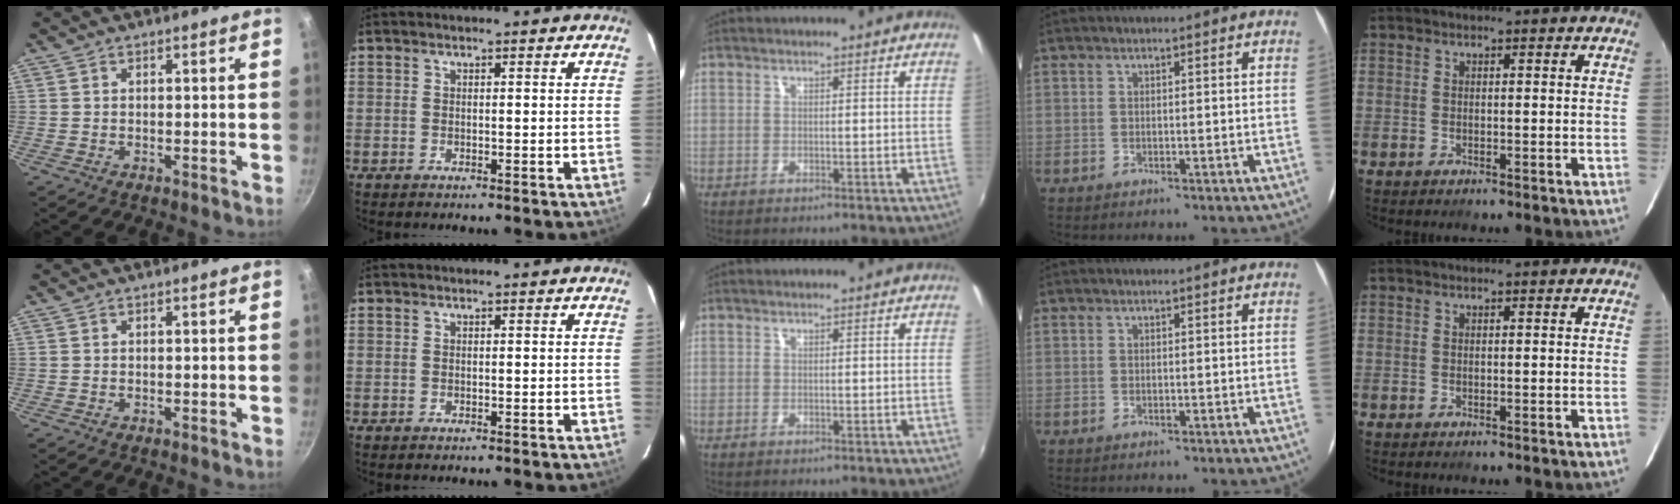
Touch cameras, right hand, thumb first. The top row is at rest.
{}